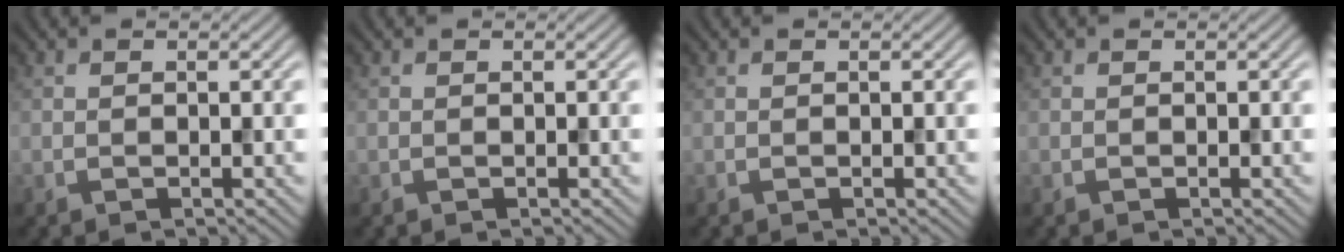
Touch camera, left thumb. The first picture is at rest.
{"total": 0.0}
{"total": 0.0}
{"total": 0.0}